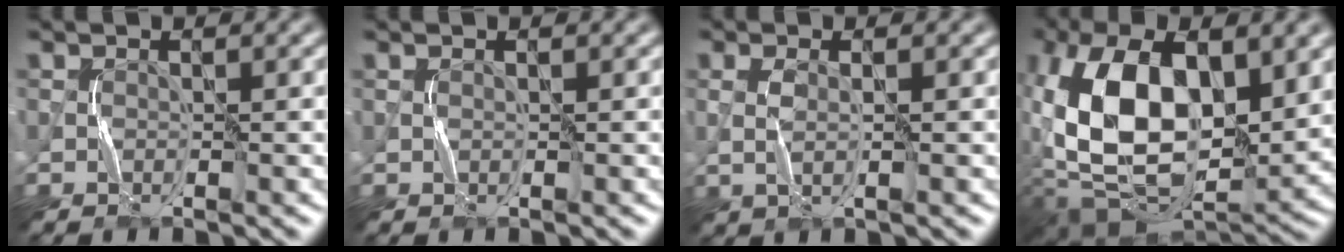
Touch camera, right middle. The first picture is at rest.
{"total": 0.0}
{"total": 1.8, "force": [0.2, 0.5, 1.7], "torque": [-0.043, 0.004, 0.004]}
{"total": 15.4, "force": [1.6, 8.3, 12.9], "torque": [-0.267, -0.004, 0.027]}